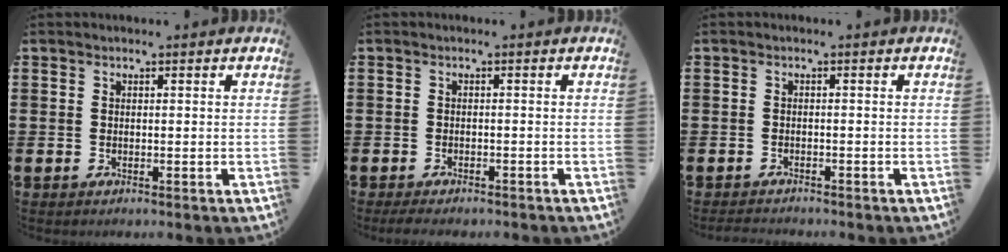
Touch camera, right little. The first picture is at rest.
{"total": 0.9, "force": [-0.7, 0.2, 0.5], "torque": [-0.011, -0.001, -0.013]}
{"total": 1.0, "force": [-1.0, 0.0, 0.0], "torque": [-0.003, -0.002, -0.020]}